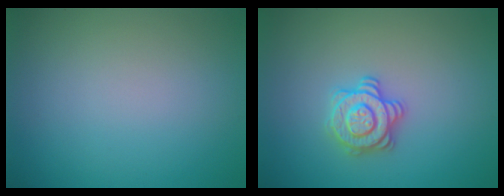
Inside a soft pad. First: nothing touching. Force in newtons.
{"total": 2.8, "press": 2.7, "slide": 0.7}